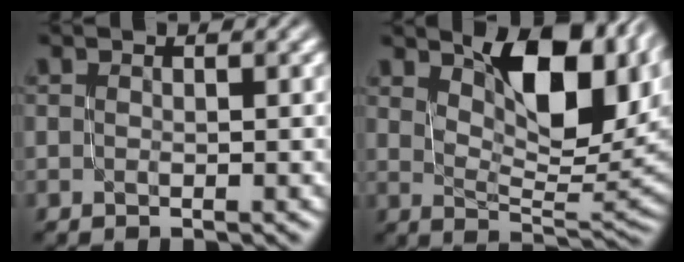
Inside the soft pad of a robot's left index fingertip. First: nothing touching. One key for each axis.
{"total": 11.0, "fx": 4.4, "fy": 4.6, "fz": 9.0, "tx": -0.131, "ty": 0.005, "tz": 0.075}